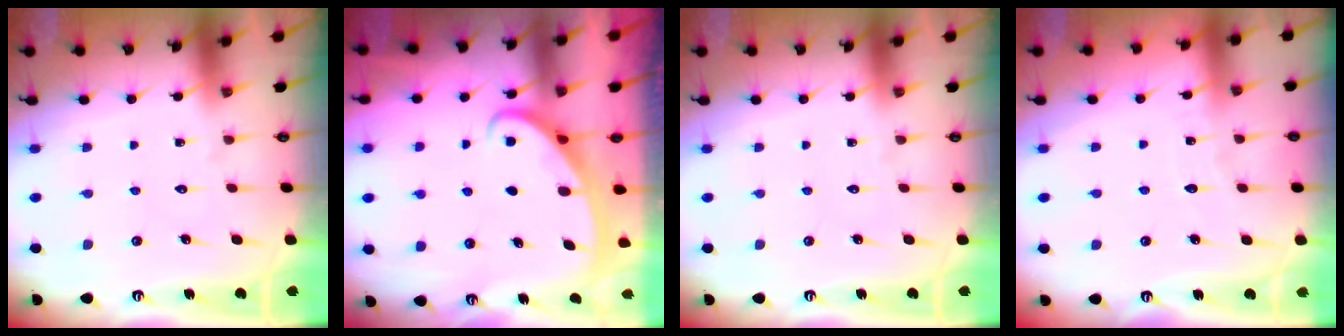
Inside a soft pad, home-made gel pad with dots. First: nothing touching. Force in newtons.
{"total": 2.6, "press": 2.6, "slide": 0.4}
{"total": 0.0}
{"total": 3.0, "press": 3.0, "slide": 0.3}